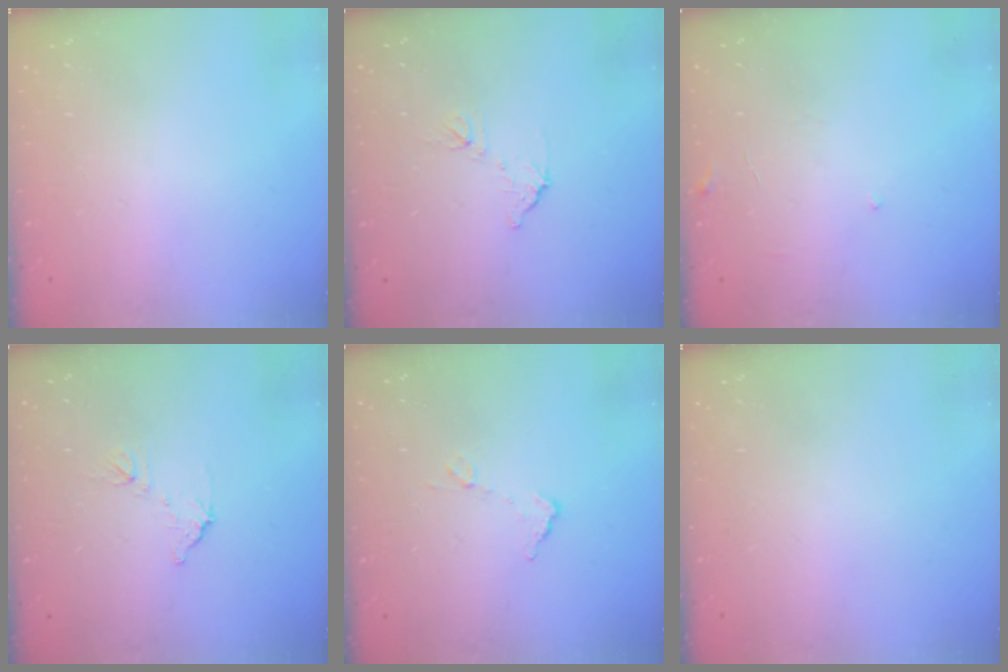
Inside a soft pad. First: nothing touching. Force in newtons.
{"total": 6.4, "press": 6.4, "slide": 0.3}
{"total": 6.7, "press": 6.7, "slide": 0.4}
{"total": 6.4, "press": 6.4, "slide": 0.3}
{"total": 5.5, "press": 5.5, "slide": 0.2}
{"total": 0.0}